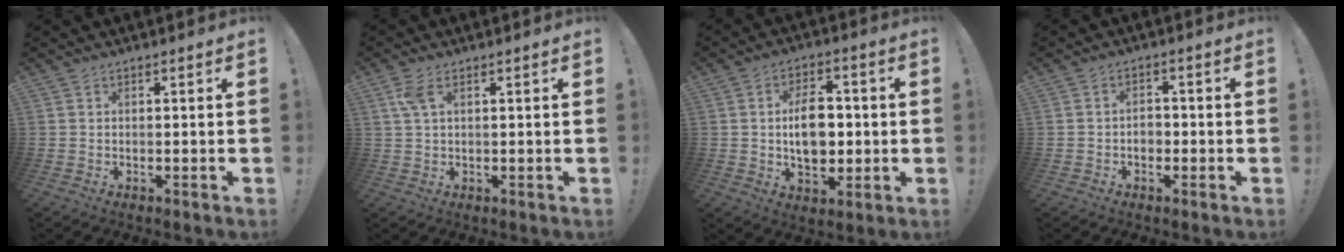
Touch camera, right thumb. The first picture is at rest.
{"total": 3.8, "force": [1.6, 1.5, 3.1], "torque": [-0.059, 0.001, 0.029]}
{"total": 11.5, "force": [-0.1, 7.8, 8.4], "torque": [-0.144, 0.004, -0.004]}
{"total": 3.4, "force": [-1.3, 2.4, 1.9], "torque": [-0.027, 0.002, -0.025]}